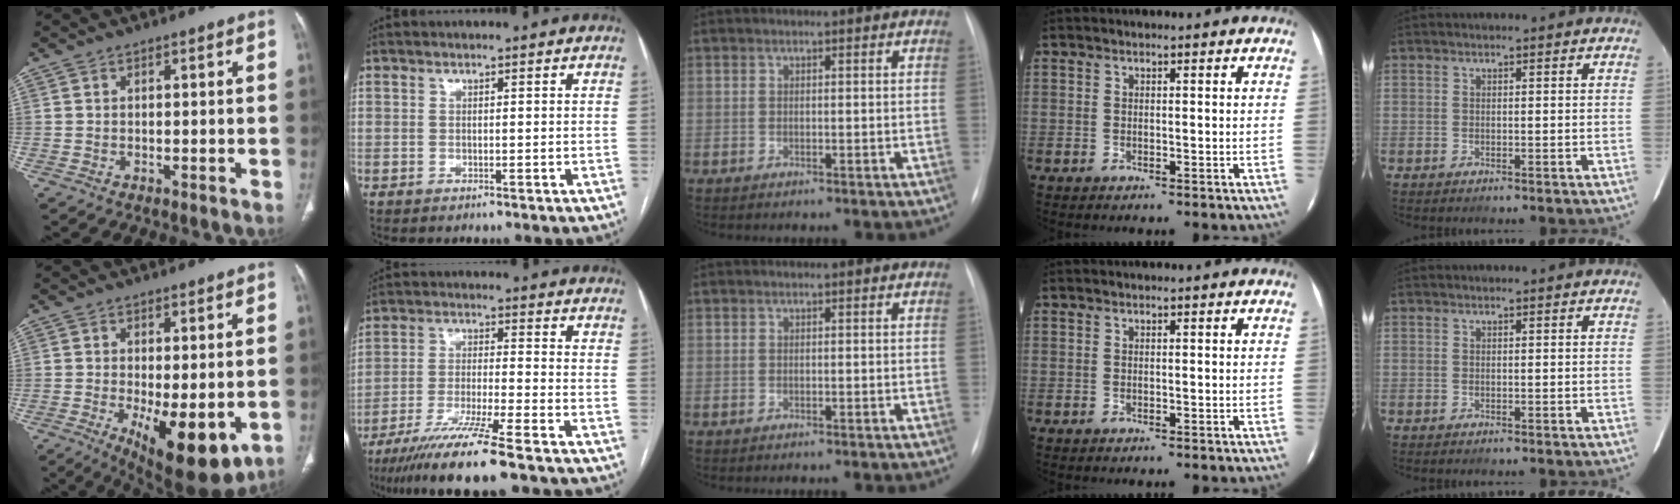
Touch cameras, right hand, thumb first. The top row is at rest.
{"thumb": {"total": 12.8, "force": [-3.2, 4.8, 11.4], "torque": [-0.166, -0.027, -0.031]}, "index": {"total": 11.5, "force": [-8.3, -0.9, 7.9], "torque": [-0.143, -0.035, -0.147]}}